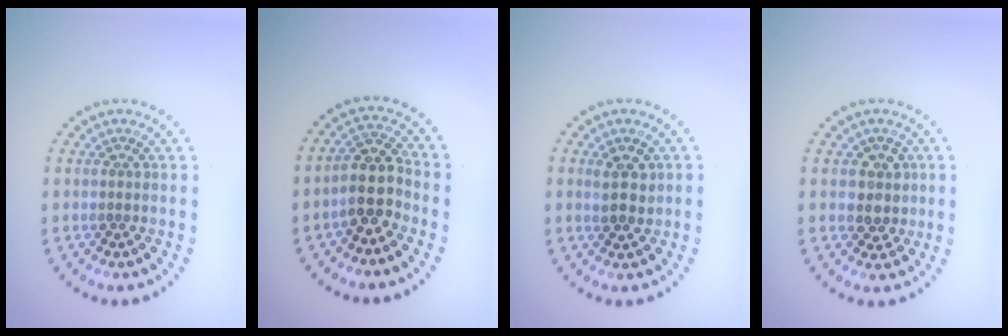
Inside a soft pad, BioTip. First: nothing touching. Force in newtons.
{"total": 3.4, "press": 3.0, "slide": 1.7}
{"total": 2.3, "press": 2.2, "slide": 0.7}
{"total": 2.3, "press": 2.1, "slide": 0.9}